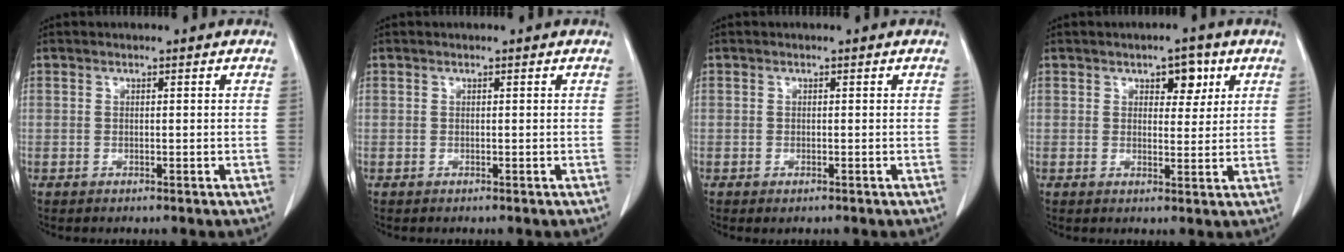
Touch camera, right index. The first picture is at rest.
{"total": 0.0}
{"total": 0.6, "force": [-0.4, 0.2, 0.4], "torque": [-0.006, -0.002, -0.004]}
{"total": 4.1, "force": [2.0, 2.2, 2.8], "torque": [-0.032, 0.004, 0.028]}